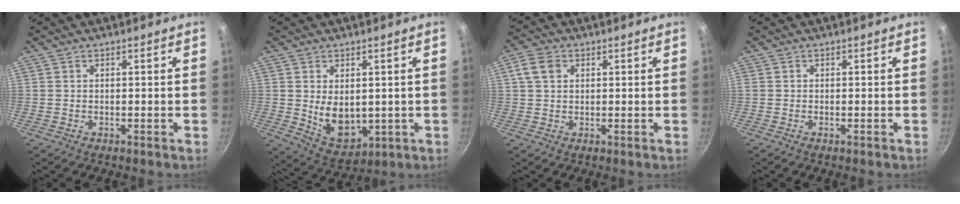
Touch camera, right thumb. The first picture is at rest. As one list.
[{"total": 8.9, "force": [0.6, 6.0, 6.6], "torque": [-0.087, -0.021, 0.035]}, {"total": 4.8, "force": [1.4, 3.7, 2.6], "torque": [-0.038, 0.002, 0.022]}, {"total": 0.5, "force": [-0.3, 0.2, 0.4], "torque": [-0.008, 0.002, -0.007]}]